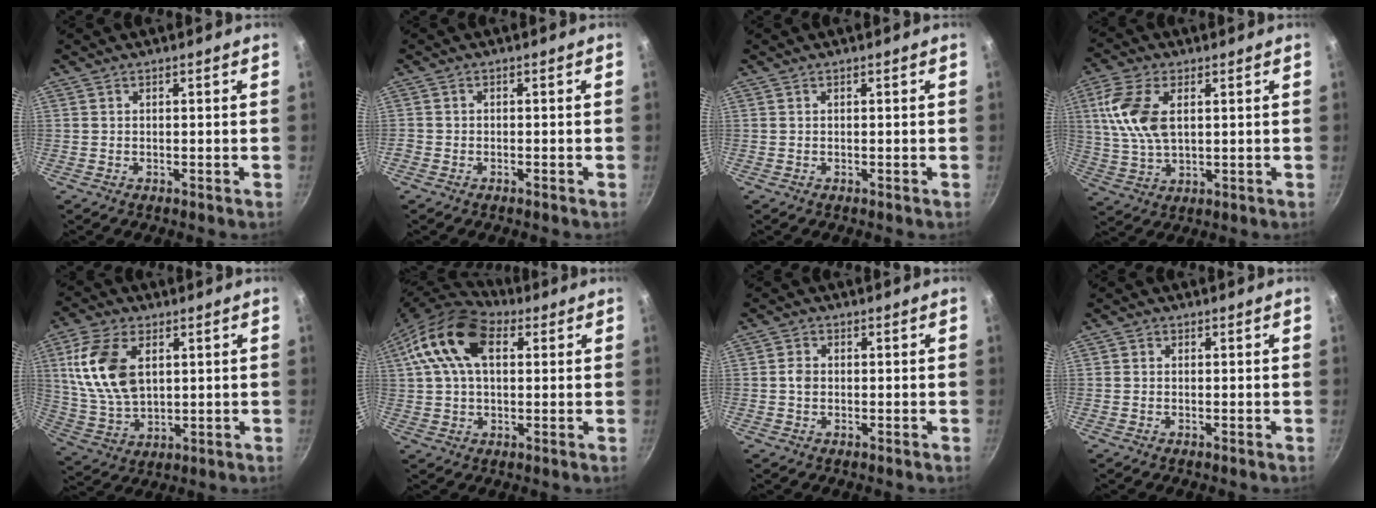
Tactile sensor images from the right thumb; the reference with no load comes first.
{"total": 0.8, "force": [-0.7, 0.3, 0.3], "torque": [-0.017, 0.005, -0.017]}
{"total": 0.0}
{"total": 11.3, "force": [2.9, 6.2, 9.0], "torque": [-0.179, -0.002, 0.057]}
{"total": 14.7, "force": [4.0, 8.7, 11.1], "torque": [-0.203, -0.012, 0.086]}
{"total": 15.6, "force": [4.8, 9.4, 11.6], "torque": [-0.210, 0.015, 0.070]}
{"total": 2.1, "force": [0.0, 1.7, 1.3], "torque": [-0.020, 0.004, -0.003]}
{"total": 0.6, "force": [0.2, 0.5, 0.2], "torque": [-0.003, 0.003, 0.000]}